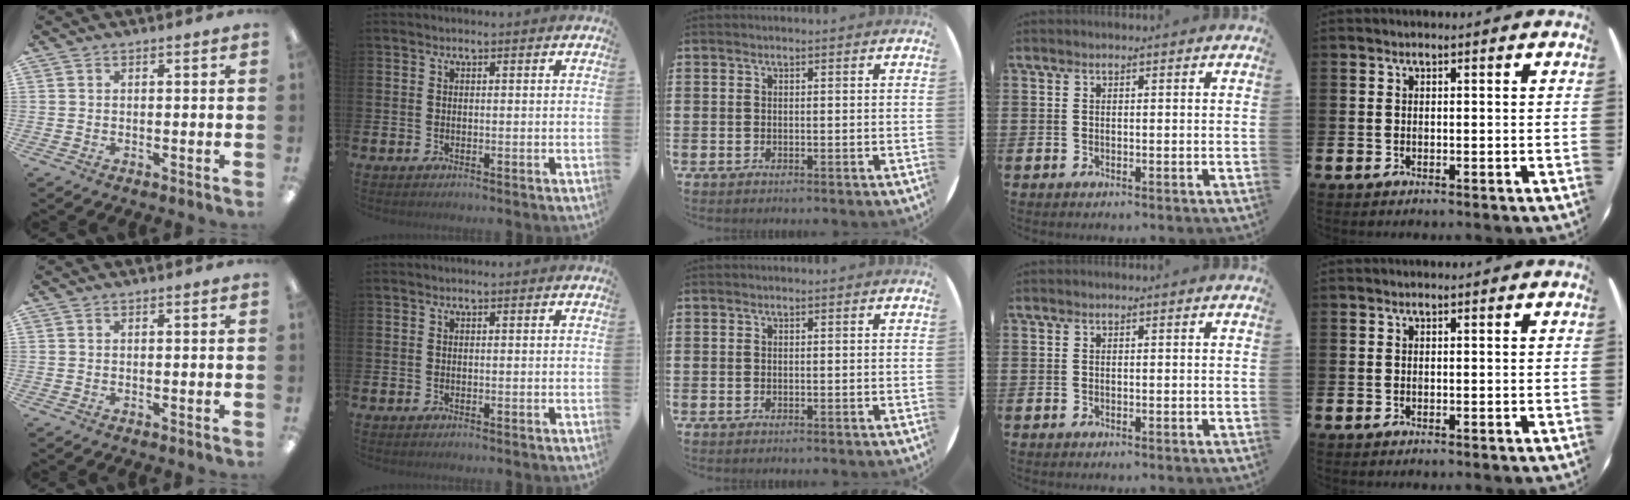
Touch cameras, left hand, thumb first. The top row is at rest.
{}